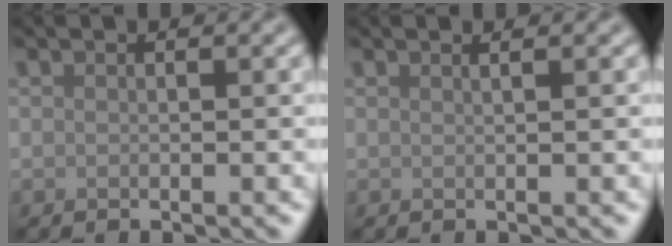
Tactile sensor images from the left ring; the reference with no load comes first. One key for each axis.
{"total": 1.0, "fx": 0.6, "fy": 0.4, "fz": 0.7, "tx": -0.002, "ty": 0.001, "tz": 0.000}